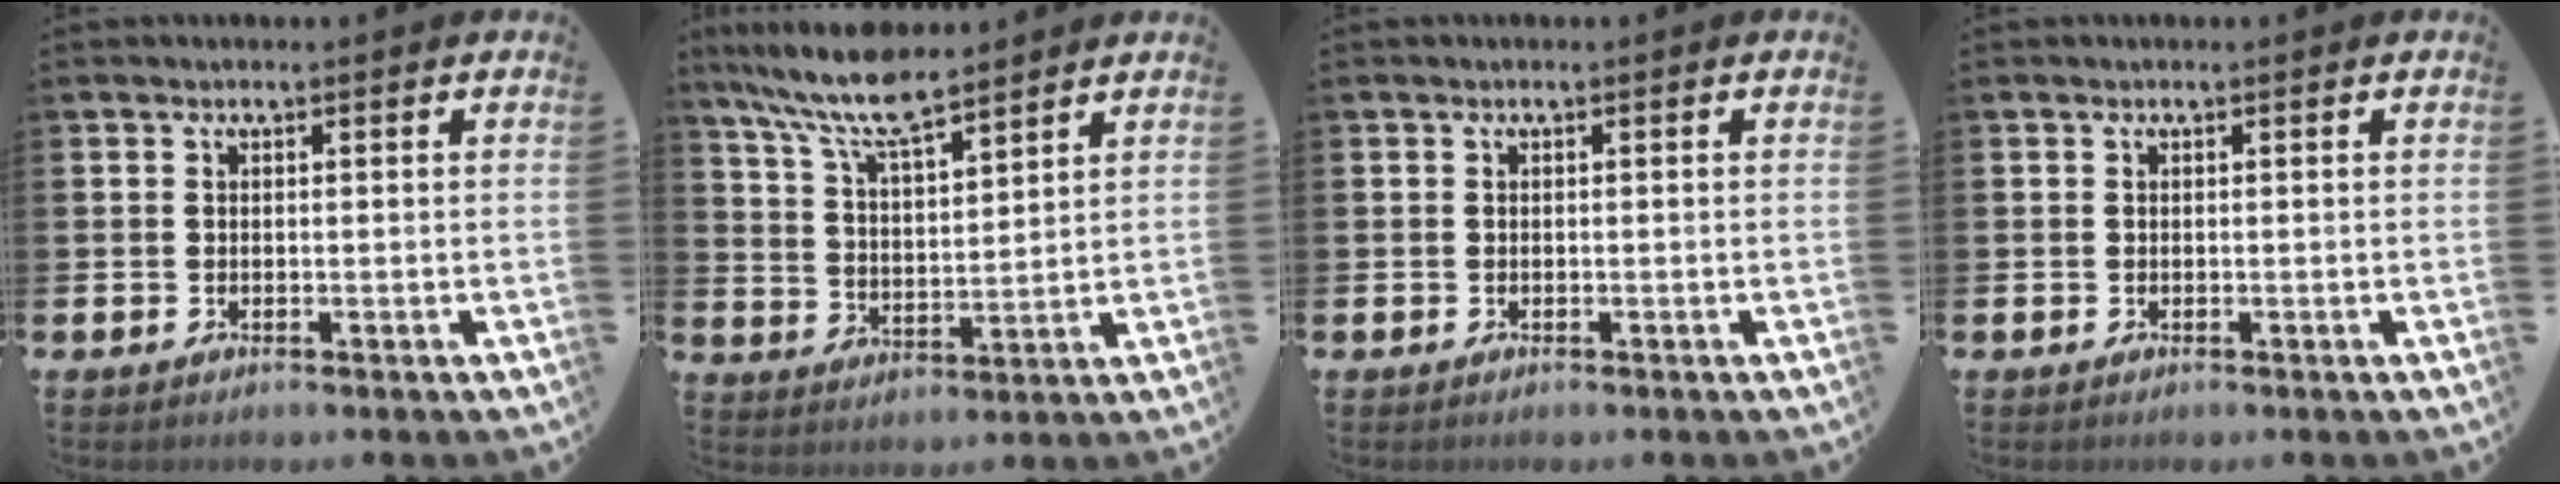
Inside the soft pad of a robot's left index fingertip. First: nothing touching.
{"total": 8.8, "force": [7.8, 1.7, 3.8], "torque": [-0.097, -0.035, 0.140]}
{"total": 0.0}
{"total": 0.0}